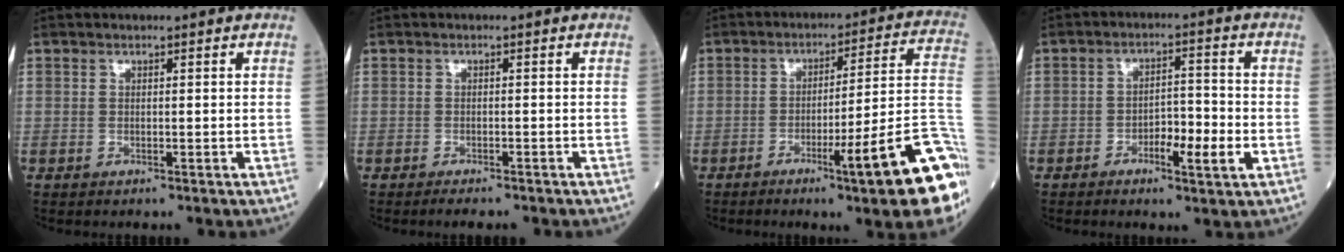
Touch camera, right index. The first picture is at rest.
{"total": 3.2, "force": [-2.7, 0.6, 1.5], "torque": [-0.019, -0.005, -0.031]}
{"total": 17.3, "force": [-8.0, -0.4, 15.4], "torque": [-0.139, 0.004, -0.112]}
{"total": 5.8, "force": [-2.1, 1.5, 5.2], "torque": [-0.080, 0.006, -0.033]}